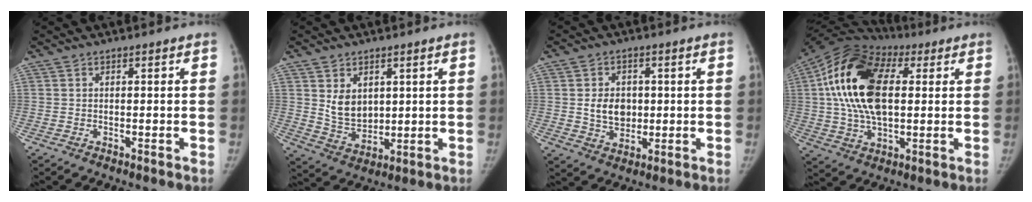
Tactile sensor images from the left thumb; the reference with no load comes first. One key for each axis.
{"total": 7.0, "fx": 2.2, "fy": 5.0, "fz": 4.4, "tx": -0.050, "ty": -0.028, "tz": 0.055}
{"total": 6.8, "fx": 0.5, "fy": 5.3, "fz": 4.2, "tx": -0.042, "ty": -0.007, "tz": 0.015}
{"total": 20.5, "fx": 3.7, "fy": 11.8, "fz": 16.4, "tx": -0.305, "ty": 0.016, "tz": 0.053}